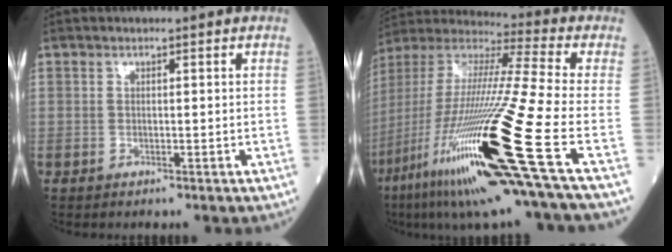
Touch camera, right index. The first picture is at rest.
{"total": 32.8, "force": [-12.1, 1.8, 30.4], "torque": [-0.584, -0.077, -0.226]}